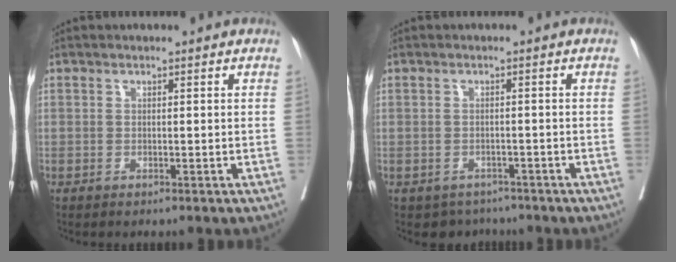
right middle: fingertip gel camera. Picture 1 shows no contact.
{"total": 4.1, "force": [-3.3, 2.4, 0.1], "torque": [0.002, 0.009, -0.045]}